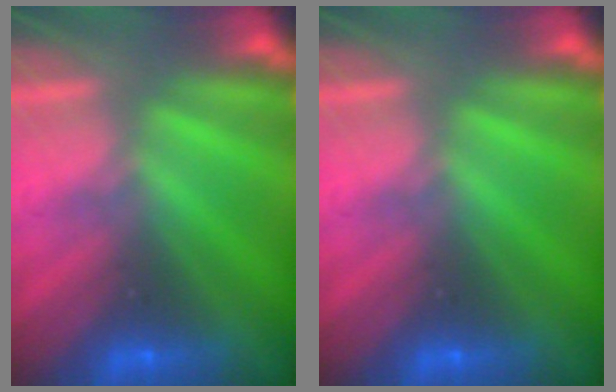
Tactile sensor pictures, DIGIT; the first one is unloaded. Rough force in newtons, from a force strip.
{"total": 0.0}